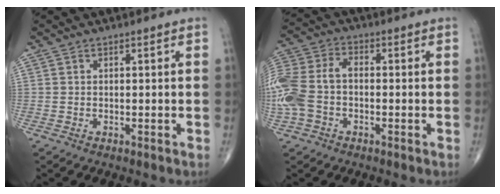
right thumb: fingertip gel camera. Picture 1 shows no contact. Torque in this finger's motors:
{"motor_torque": [0.21, 0.13, 1.14, -0.03, 0.15]}